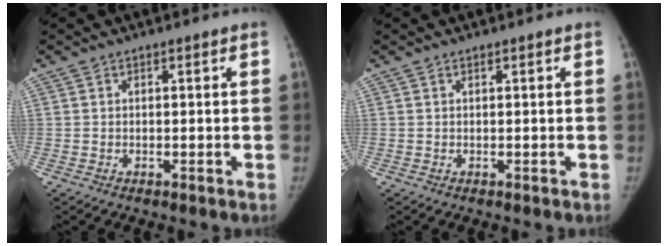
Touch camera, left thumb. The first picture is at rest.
{"total": 0.0}